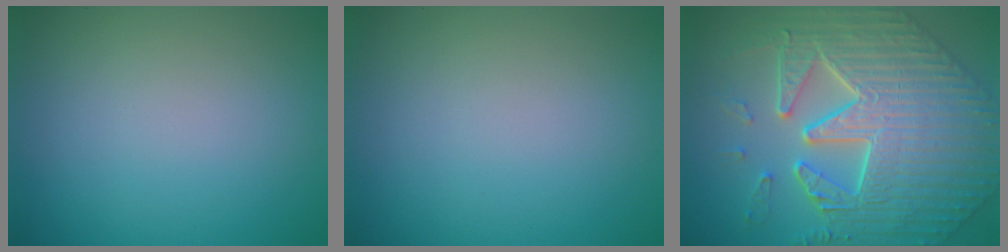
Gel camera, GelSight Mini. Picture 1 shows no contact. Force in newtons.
{"total": 0.0}
{"total": 9.4, "press": 7.4, "slide": 5.9}